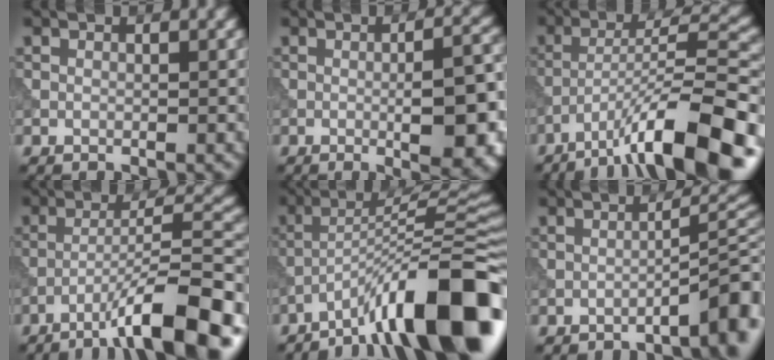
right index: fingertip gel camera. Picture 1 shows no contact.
{"total": 8.4, "force": [-1.4, 2.3, 7.9], "torque": [-0.096, -0.002, -0.013]}
{"total": 12.5, "force": [-7.8, 2.5, 9.4], "torque": [-0.143, 0.020, -0.134]}
{"total": 11.3, "force": [-6.9, 1.9, 8.8], "torque": [-0.130, 0.025, -0.111]}
{"total": 14.1, "force": [-8.4, 2.7, 11.0], "torque": [-0.165, 0.018, -0.138]}
{"total": 5.7, "force": [-3.4, 1.0, 4.4], "torque": [-0.049, 0.025, -0.051]}